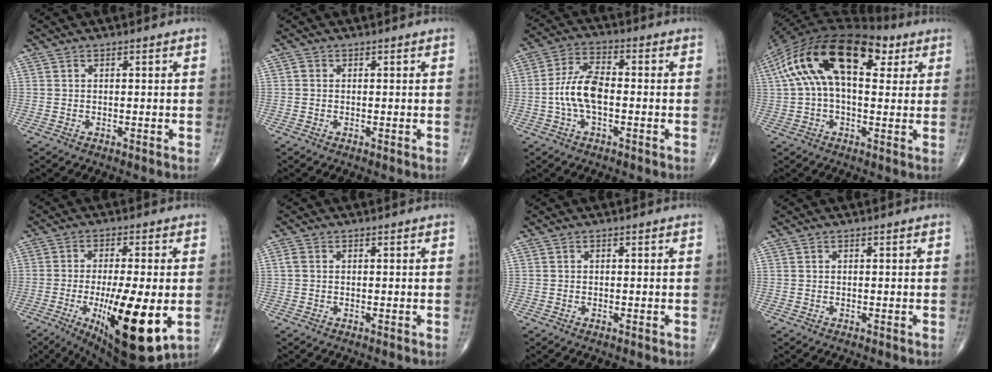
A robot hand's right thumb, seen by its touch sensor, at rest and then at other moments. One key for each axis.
{"total": 0.7, "fx": 0.0, "fy": 0.6, "fz": 0.3, "tx": -0.004, "ty": 0.001, "tz": -0.004}
{"total": 8.8, "fx": -1.3, "fy": 4.2, "fz": 7.6, "tx": -0.160, "ty": 0.026, "tz": -0.030}
{"total": 21.6, "fx": 6.8, "fy": 11.2, "fz": 17.2, "tx": -0.323, "ty": 0.049, "tz": 0.109}
{"total": 18.5, "fx": -4.3, "fy": 5.2, "fz": 17.2, "tx": -0.268, "ty": -0.021, "tz": -0.048}
{"total": 1.1, "fx": 0.0, "fy": 0.8, "fz": 0.7, "tx": -0.015, "ty": 0.001, "tz": 0.000}
{"total": 0.0}
{"total": 0.0}